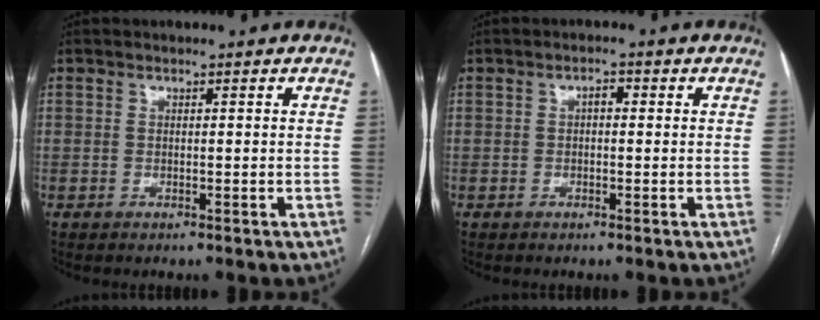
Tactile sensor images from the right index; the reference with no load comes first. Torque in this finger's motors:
{"motor_torque": [0.12, 0.04, 0.02, 0.03]}